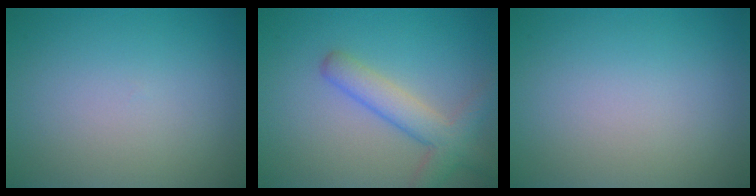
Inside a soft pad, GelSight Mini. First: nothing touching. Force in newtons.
{"total": 4.2, "press": 4.2, "slide": 0.2}
{"total": 0.0}